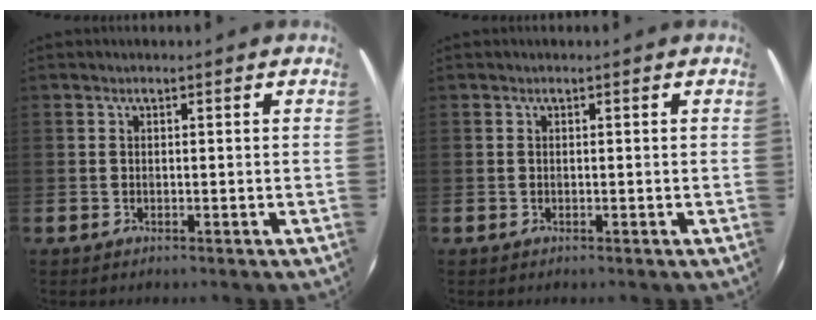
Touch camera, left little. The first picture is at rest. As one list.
[{"total": 0.0}]